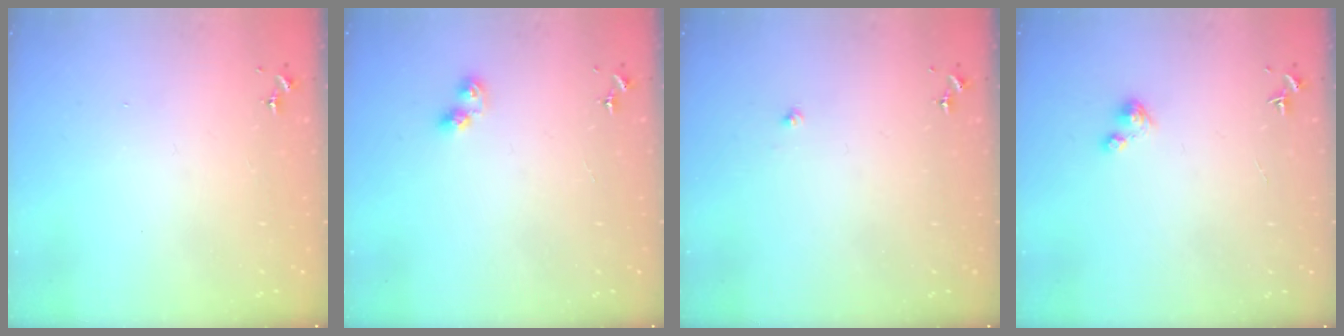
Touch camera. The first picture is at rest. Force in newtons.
{"total": 5.7, "press": 5.7, "slide": 0.5}
{"total": 2.0, "press": 2.0, "slide": 0.2}
{"total": 3.0, "press": 3.0, "slide": 0.2}